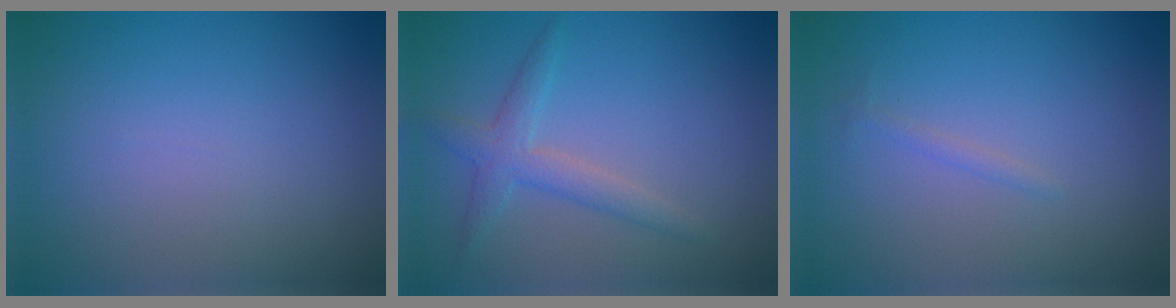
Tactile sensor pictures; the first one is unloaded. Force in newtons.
{"total": 2.5, "press": 2.5, "slide": 0.1}
{"total": 0.6, "press": 0.6, "slide": 0.0}